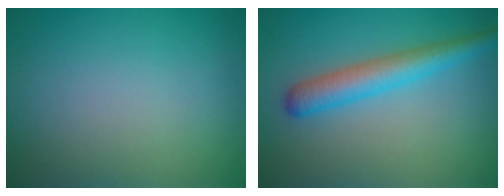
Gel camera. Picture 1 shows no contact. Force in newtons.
{"total": 3.7, "press": 3.7, "slide": 0.1}